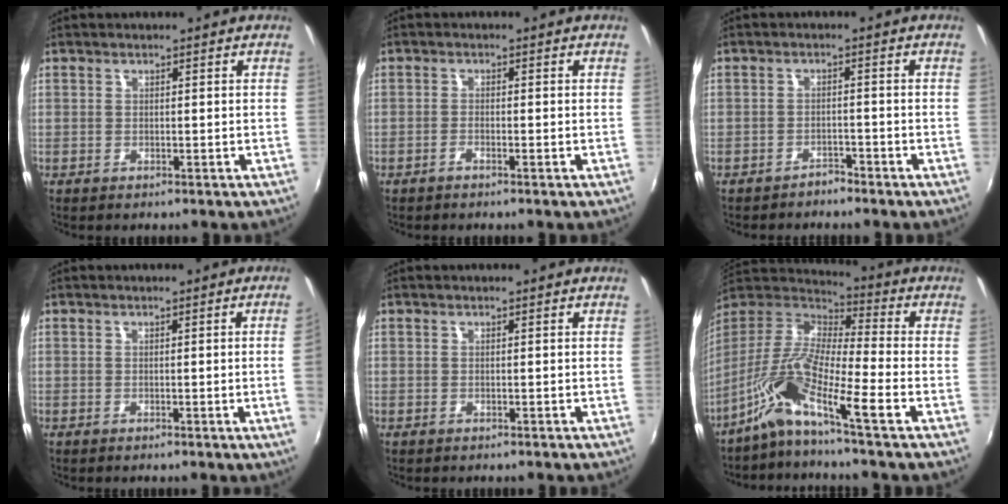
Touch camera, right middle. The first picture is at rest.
{"total": 1.1, "force": [-0.9, 0.1, 0.6], "torque": [-0.017, 0.001, -0.022]}
{"total": 2.1, "force": [-2.0, 0.6, 0.2], "torque": [-0.007, 0.002, -0.031]}
{"total": 2.4, "force": [0.0, -1.5, 1.9], "torque": [-0.021, -0.014, 0.005]}
{"total": 0.0}
{"total": 12.5, "force": [-7.6, 0.8, 9.9], "torque": [-0.194, 0.002, -0.164]}